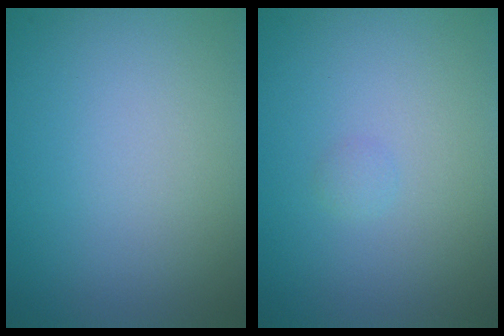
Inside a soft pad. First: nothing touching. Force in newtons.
{"total": 0.5, "press": 0.5, "slide": 0.0}